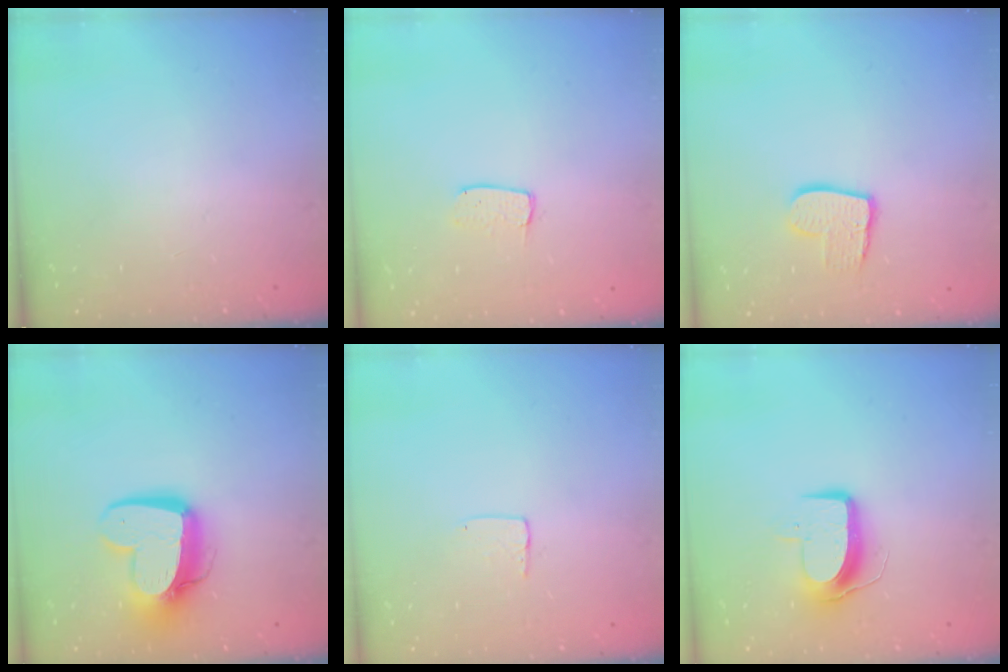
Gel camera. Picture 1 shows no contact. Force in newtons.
{"total": 3.6, "press": 3.6, "slide": 0.2}
{"total": 9.8, "press": 9.8, "slide": 0.9}
{"total": 14.6, "press": 14.6, "slide": 1.4}
{"total": 3.6, "press": 3.6, "slide": 0.2}
{"total": 9.5, "press": 9.5, "slide": 0.5}